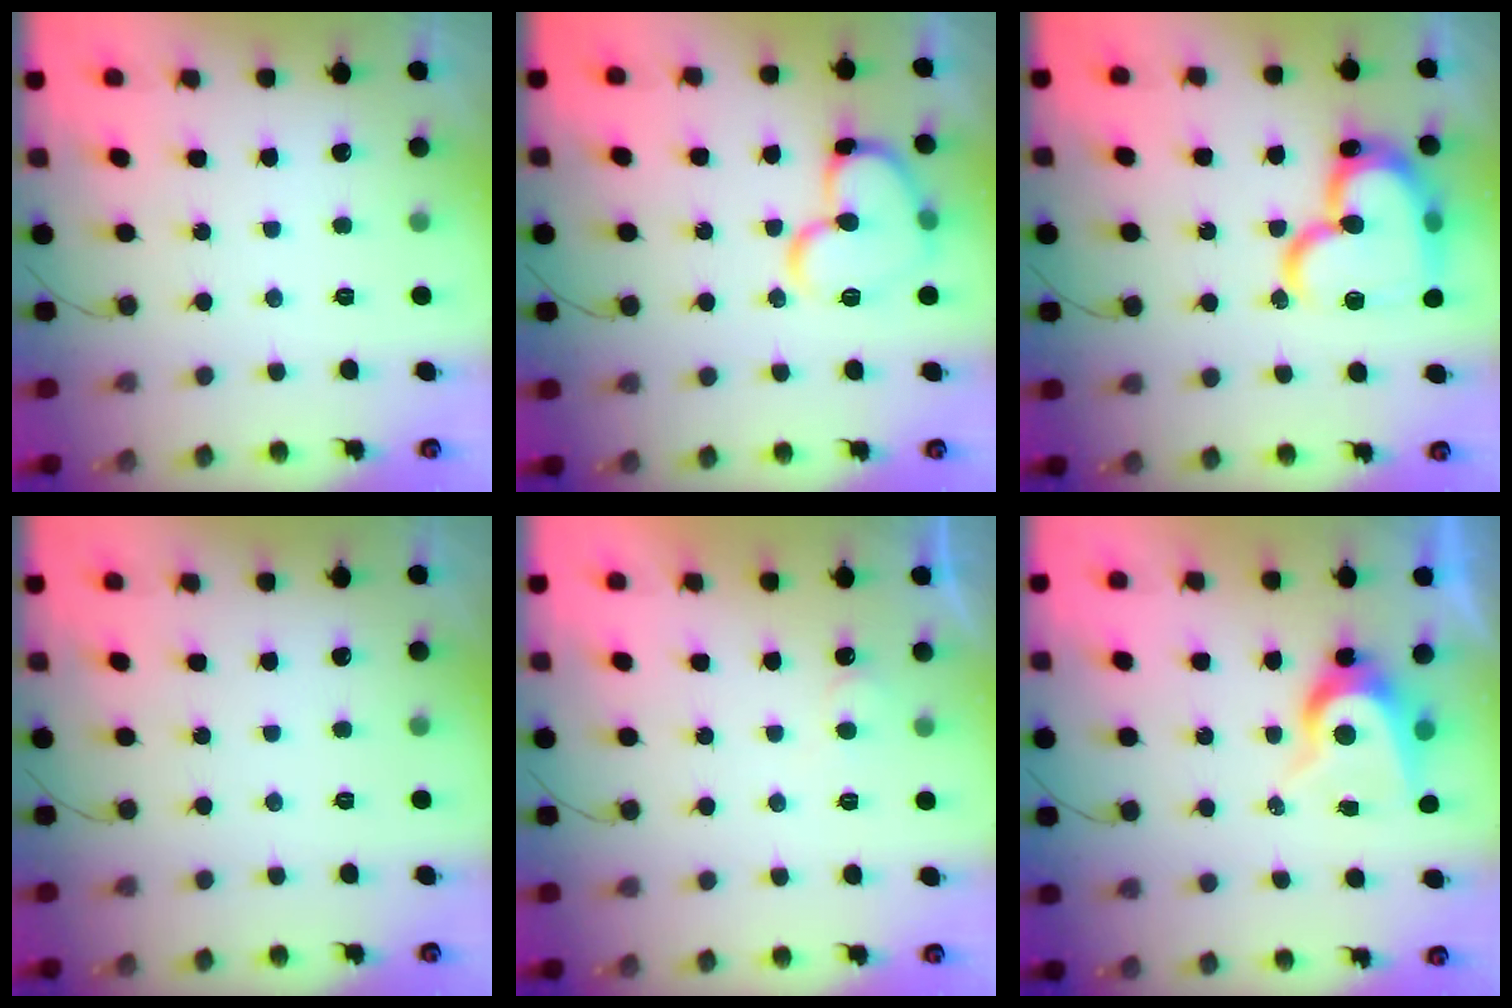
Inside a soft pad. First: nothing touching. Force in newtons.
{"total": 15.2, "press": 15.0, "slide": 2.1}
{"total": 24.5, "press": 24.4, "slide": 2.5}
{"total": 0.0}
{"total": 3.8, "press": 3.8, "slide": 0.4}
{"total": 7.8, "press": 7.8, "slide": 0.3}